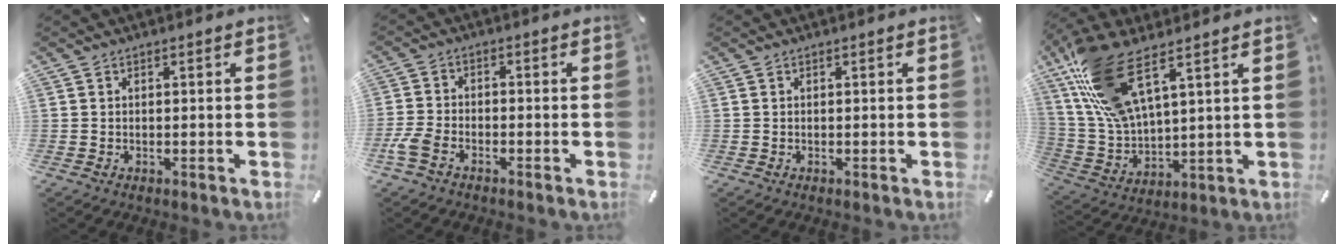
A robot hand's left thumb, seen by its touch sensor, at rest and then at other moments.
{"total": 4.5, "force": [-3.0, 2.2, 2.6], "torque": [-0.070, 0.005, -0.061]}
{"total": 0.0}
{"total": 16.8, "force": [10.4, 6.4, 11.6], "torque": [-0.273, -0.047, 0.183]}